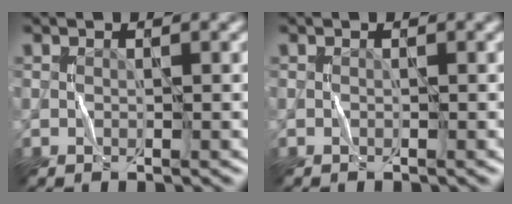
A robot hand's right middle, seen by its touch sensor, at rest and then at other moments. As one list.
[{"total": 0.0}]